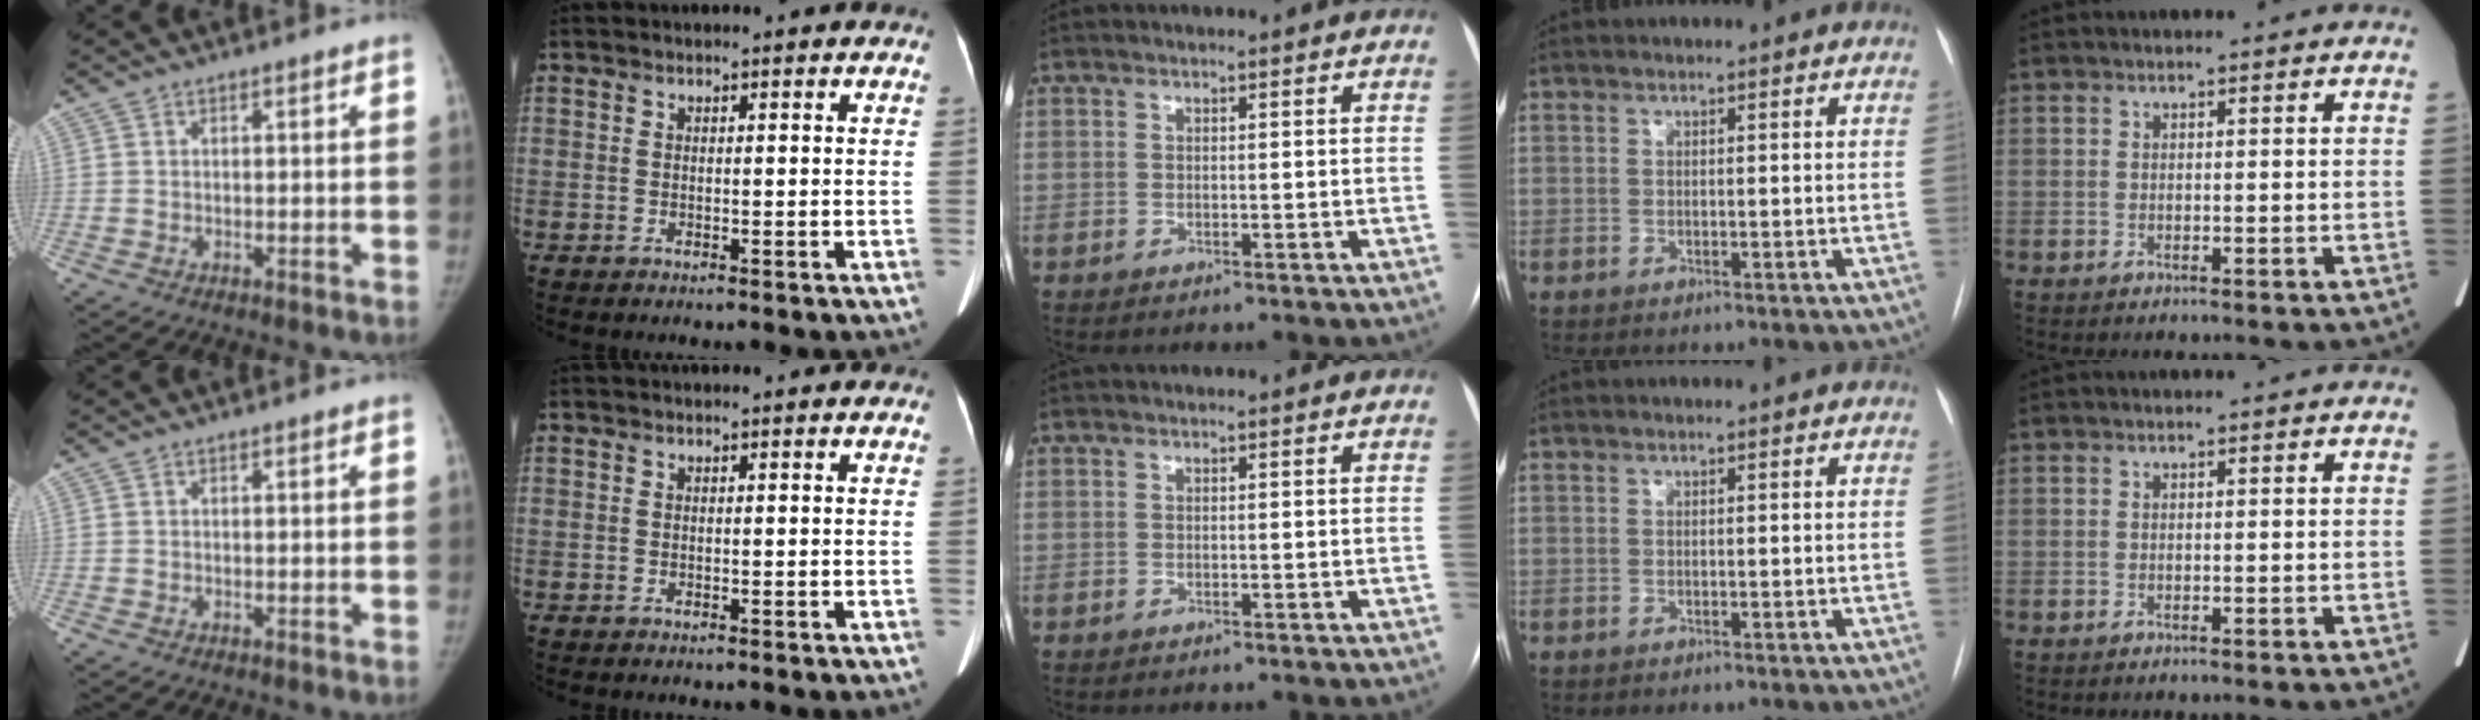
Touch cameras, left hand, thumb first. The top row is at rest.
{}